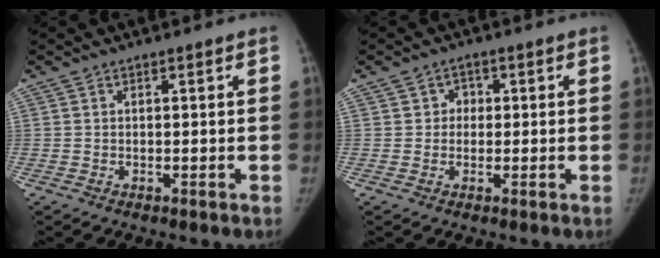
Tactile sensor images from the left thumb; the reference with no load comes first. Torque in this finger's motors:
{"motor_torque": [-0.29, -0.06, -0.40, 0.53, -0.03]}